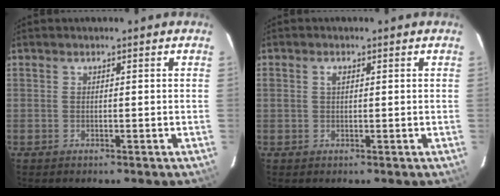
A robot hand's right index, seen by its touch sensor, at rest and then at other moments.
{"total": 1.2, "force": [0.4, 0.8, 0.9], "torque": [-0.016, 0.004, 0.005]}